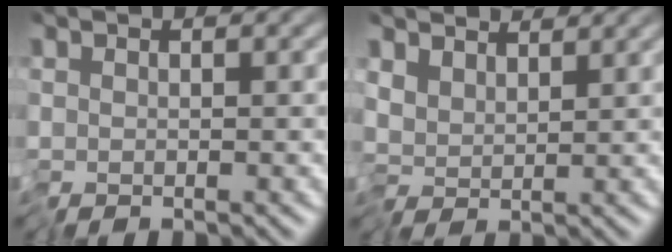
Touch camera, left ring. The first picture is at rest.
{"total": 2.7, "force": [2.0, 1.2, 1.3], "torque": [-0.023, 0.009, 0.028]}